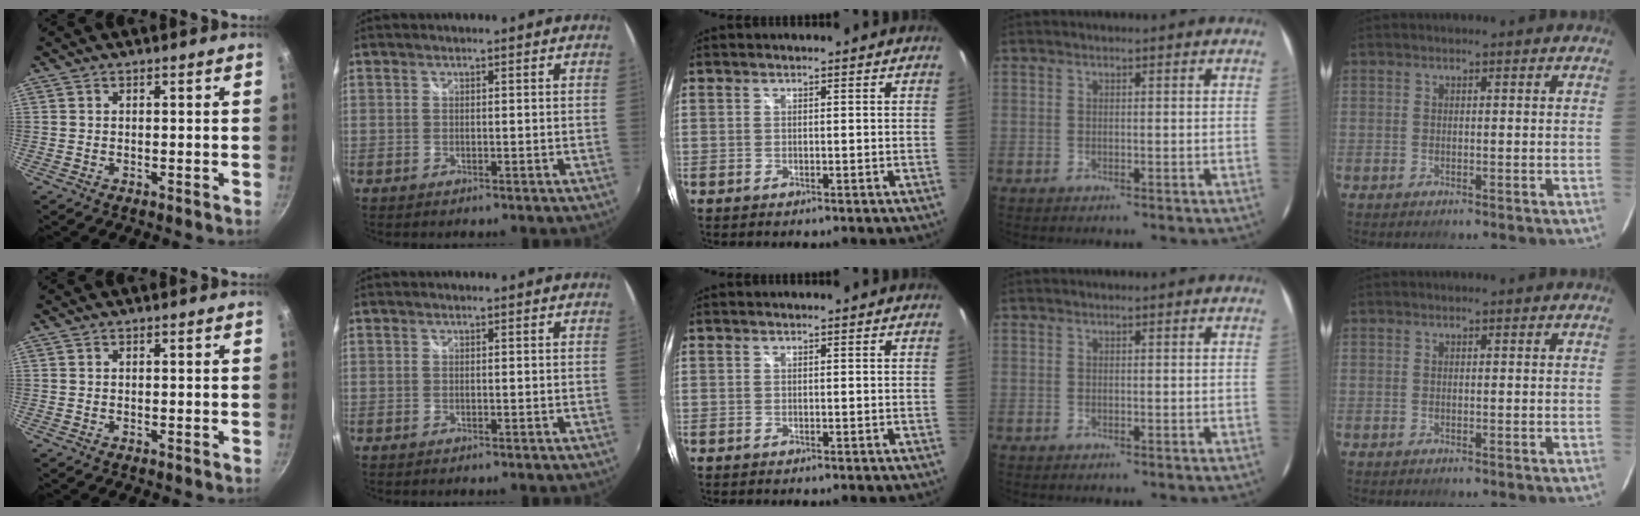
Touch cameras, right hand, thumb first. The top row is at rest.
{}